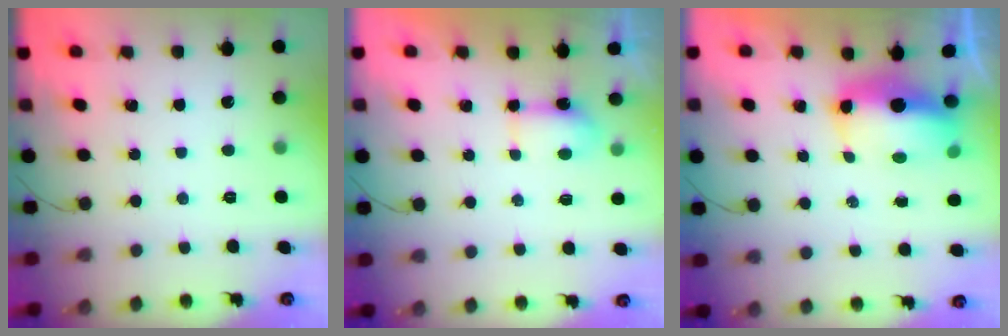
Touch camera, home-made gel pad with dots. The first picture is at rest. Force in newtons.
{"total": 4.7, "press": 4.6, "slide": 0.9}
{"total": 9.2, "press": 9.1, "slide": 1.0}